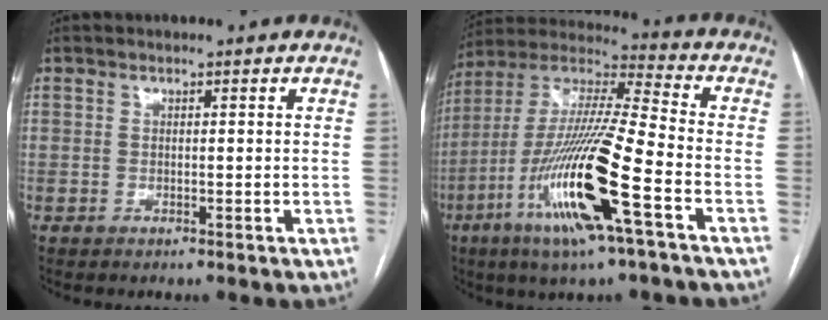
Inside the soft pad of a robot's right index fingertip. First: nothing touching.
{"total": 20.1, "force": [-8.0, 1.0, 18.4], "torque": [-0.393, -0.027, -0.155]}